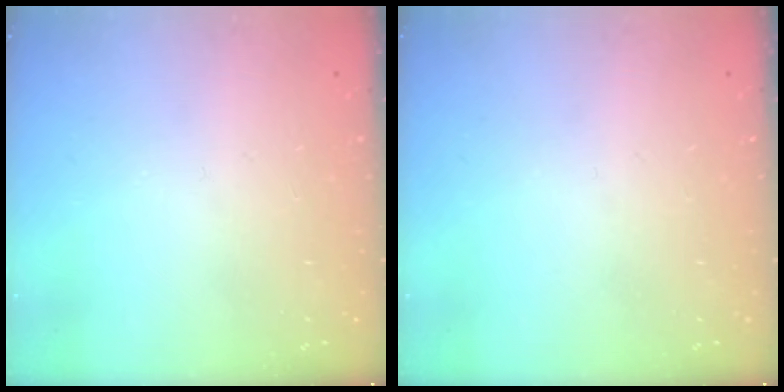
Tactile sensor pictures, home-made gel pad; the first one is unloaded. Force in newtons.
{"total": 0.0}